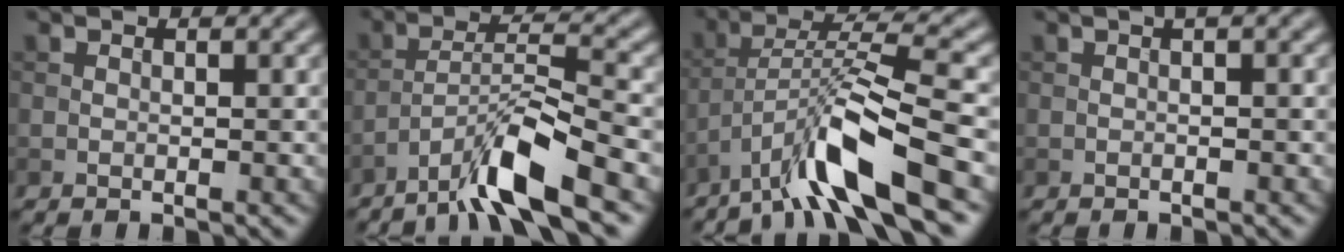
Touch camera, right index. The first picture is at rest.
{"total": 6.9, "force": [-4.8, 0.7, 4.9], "torque": [-0.086, 0.009, -0.092]}
{"total": 8.6, "force": [-5.2, 1.3, 6.7], "torque": [-0.119, 0.013, -0.099]}
{"total": 1.2, "force": [0.2, 0.2, 1.2], "torque": [-0.017, 0.003, 0.000]}